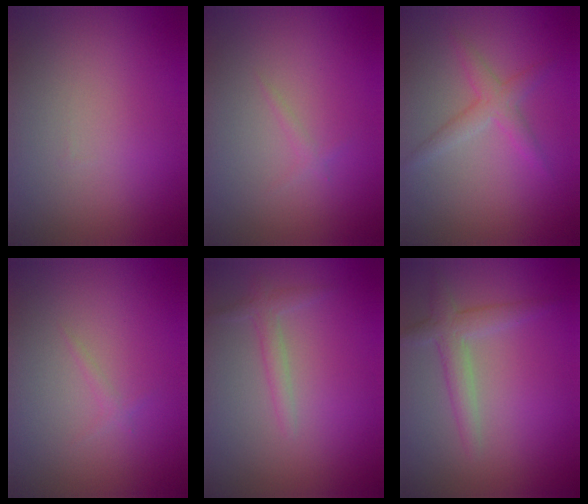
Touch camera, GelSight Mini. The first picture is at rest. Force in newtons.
{"total": 0.6, "press": 0.6, "slide": 0.1}
{"total": 2.2, "press": 2.2, "slide": 0.1}
{"total": 0.6, "press": 0.6, "slide": 0.1}
{"total": 1.5, "press": 1.5, "slide": 0.1}
{"total": 2.7, "press": 2.7, "slide": 0.1}